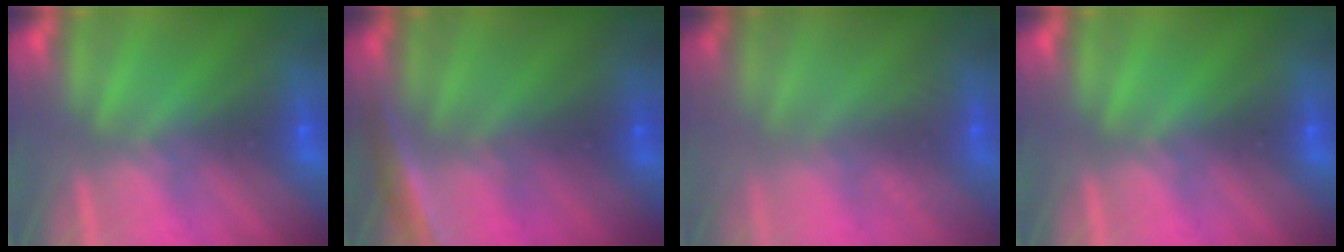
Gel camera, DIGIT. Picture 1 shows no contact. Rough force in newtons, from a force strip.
{"total": 2.9}
{"total": 2.4}
{"total": 0.0}